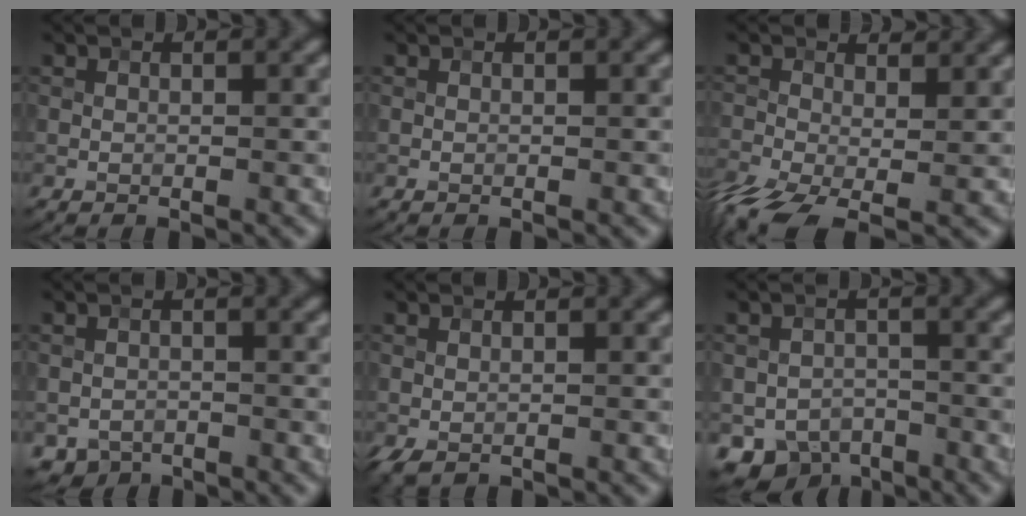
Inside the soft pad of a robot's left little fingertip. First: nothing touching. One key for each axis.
{"total": 0.0}
{"total": 6.0, "fx": -2.7, "fy": 2.9, "fz": 4.5, "tx": -0.105, "ty": -0.013, "tz": -0.062}
{"total": 1.7, "fx": -0.9, "fy": 1.4, "fz": 0.3, "tx": -0.006, "ty": -0.006, "tz": -0.017}
{"total": 0.9, "fx": -0.1, "fy": 0.7, "fz": 0.6, "tx": -0.019, "ty": -0.004, "tz": -0.001}
{"total": 5.2, "fx": -3.1, "fy": 3.7, "fz": 1.7, "tx": -0.025, "ty": -0.013, "tz": -0.050}